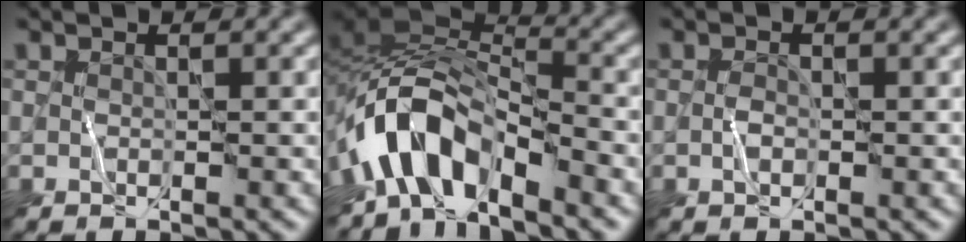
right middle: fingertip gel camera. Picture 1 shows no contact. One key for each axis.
{"total": 7.9, "fx": -4.4, "fy": 3.9, "fz": 5.2, "tx": -0.080, "ty": 0.009, "tz": -0.091}
{"total": 0.6, "fx": -0.1, "fy": 0.4, "fz": 0.5, "tx": -0.008, "ty": 0.004, "tz": -0.004}